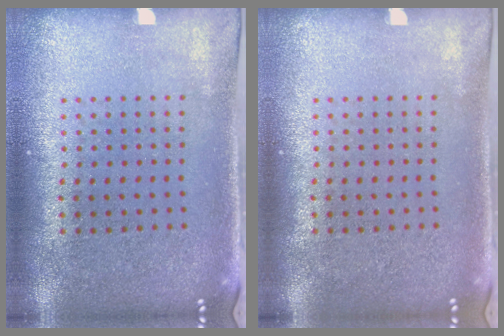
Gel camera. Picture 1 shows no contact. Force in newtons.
{"total": 0.0}